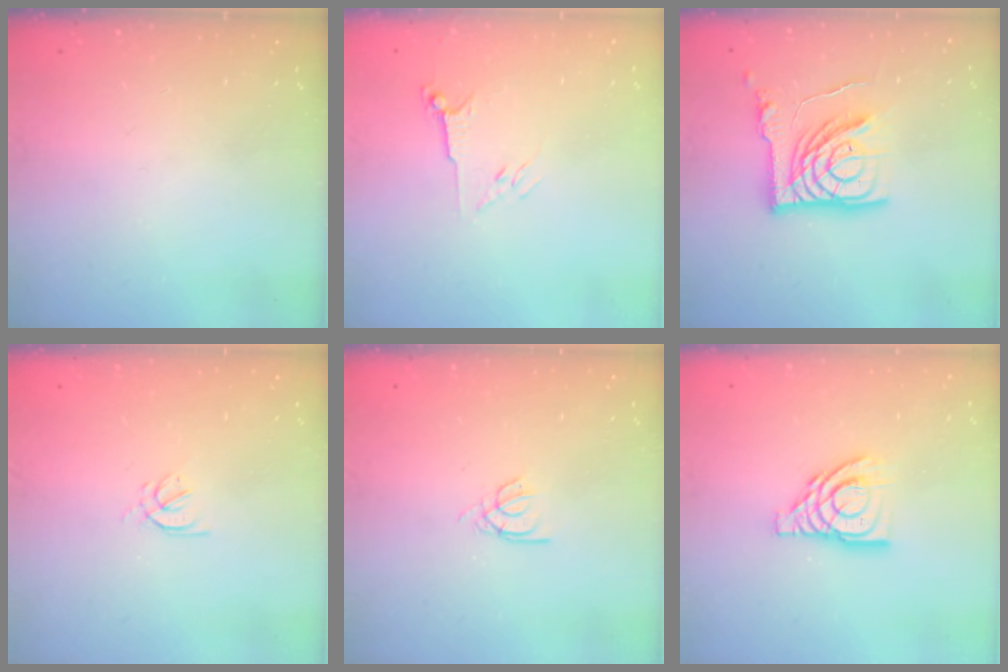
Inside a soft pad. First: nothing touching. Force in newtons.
{"total": 3.5, "press": 3.5, "slide": 0.7}
{"total": 15.2, "press": 15.1, "slide": 1.4}
{"total": 2.2, "press": 2.1, "slide": 0.7}
{"total": 2.1, "press": 2.1, "slide": 0.2}
{"total": 12.4, "press": 12.3, "slide": 1.3}